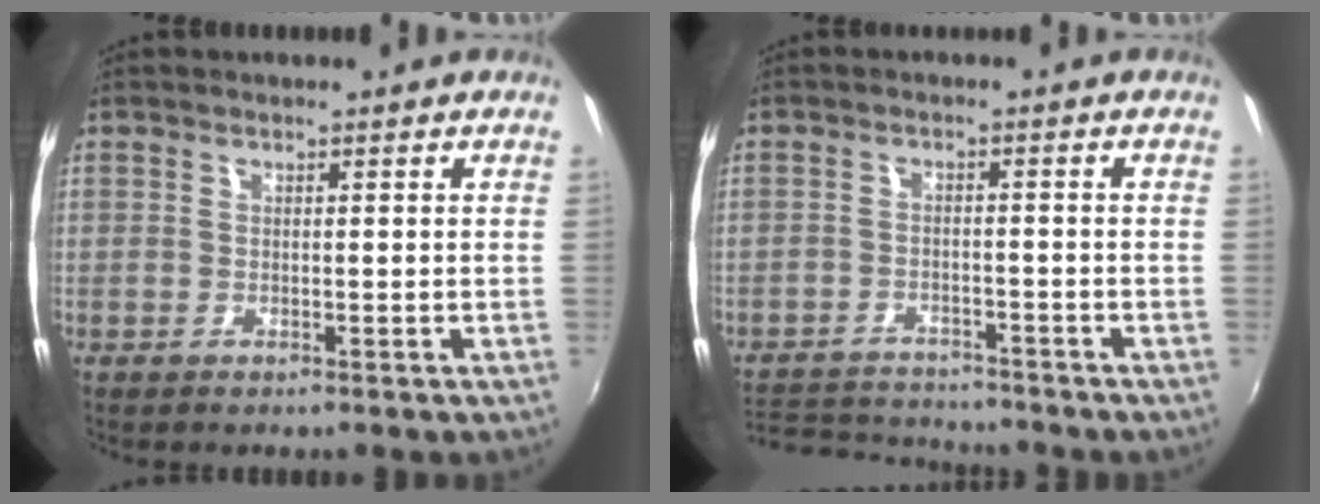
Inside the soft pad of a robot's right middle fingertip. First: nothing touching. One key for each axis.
{"total": 11.1, "fx": -10.3, "fy": 2.9, "fz": 2.9, "tx": -0.084, "ty": 0.001, "tz": -0.162}